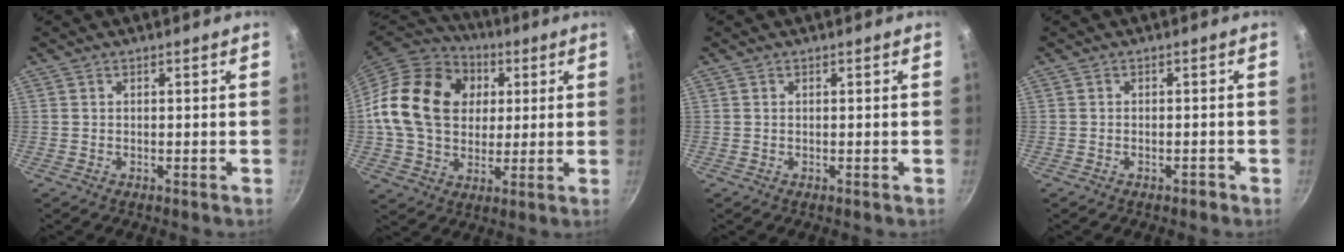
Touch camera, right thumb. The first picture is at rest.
{"total": 21.7, "force": [3.9, 16.7, 13.2], "torque": [-0.210, 0.016, 0.065]}
{"total": 0.0}
{"total": 1.0, "force": [-0.8, 0.4, 0.4], "torque": [-0.001, 0.014, -0.006]}